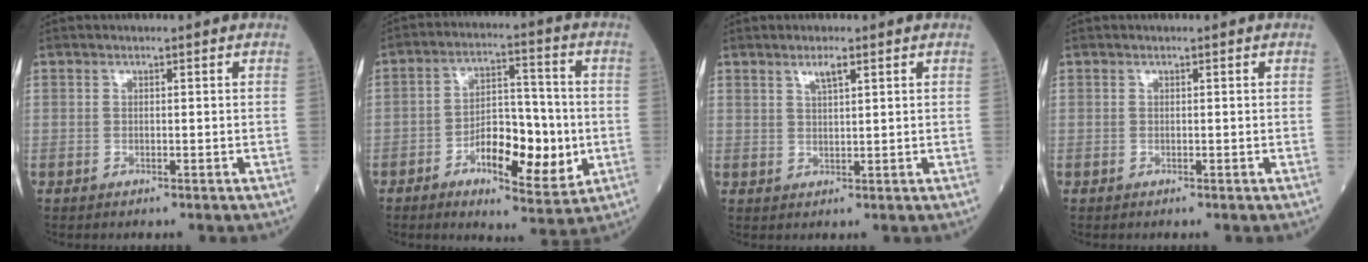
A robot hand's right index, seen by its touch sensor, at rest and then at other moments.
{"total": 12.0, "force": [-3.3, 4.6, 10.6], "torque": [-0.172, 0.007, -0.053]}
{"total": 2.3, "force": [1.5, 0.3, 1.8], "torque": [-0.036, 0.002, 0.029]}
{"total": 0.0}